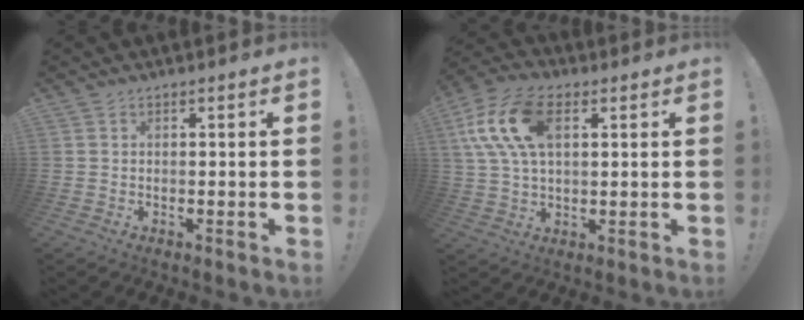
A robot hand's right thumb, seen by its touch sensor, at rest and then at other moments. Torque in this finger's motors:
{"motor_torque": [-0.10, 0.98, 1.39, 0.51, 0.36]}